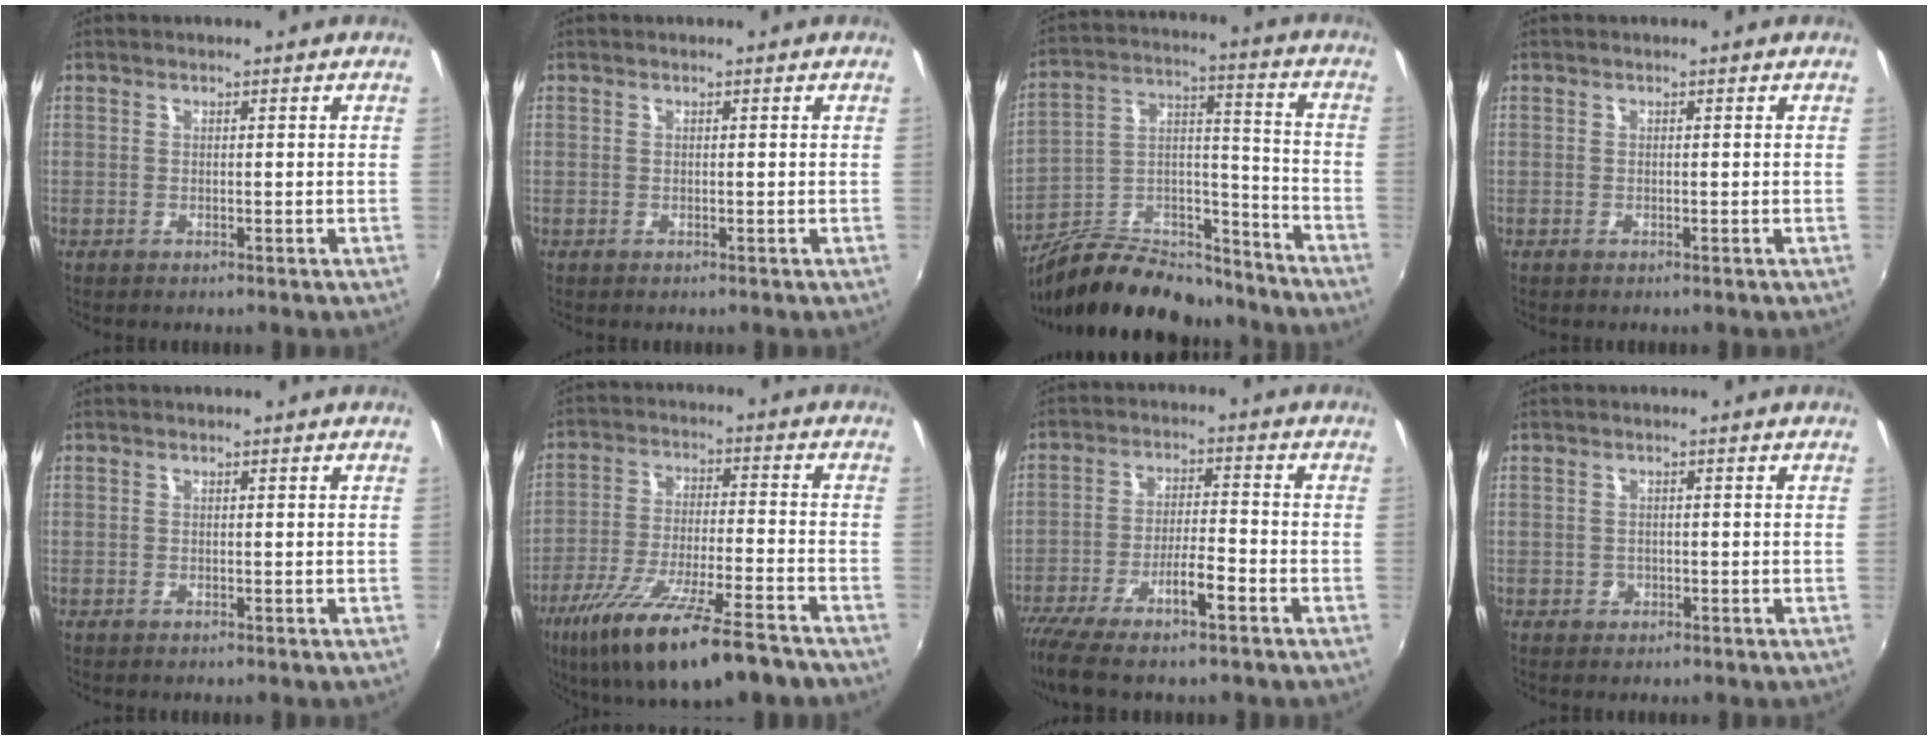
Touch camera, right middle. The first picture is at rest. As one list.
[{"total": 0.0}, {"total": 19.4, "force": [-15.4, 8.6, 8.1], "torque": [-0.155, 0.046, -0.236]}, {"total": 0.0}, {"total": 0.0}, {"total": 19.4, "force": [-14.1, 3.2, 13.0], "torque": [-0.245, -0.050, -0.234]}, {"total": 9.3, "force": [-6.6, 0.9, 6.5], "torque": [-0.141, -0.009, -0.119]}, {"total": 1.4, "force": [-0.5, 1.3, 0.3], "torque": [-0.005, -0.002, -0.006]}]